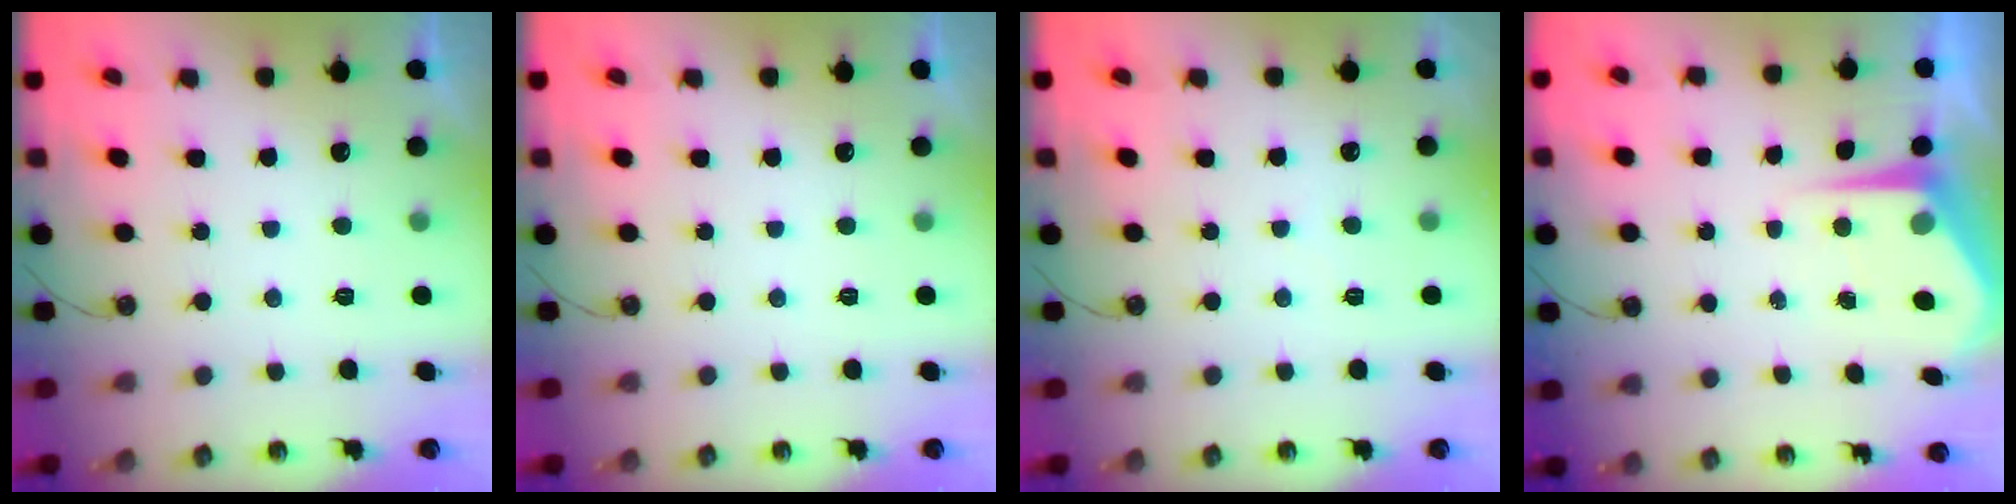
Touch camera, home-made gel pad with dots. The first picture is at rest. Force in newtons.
{"total": 0.0}
{"total": 2.1, "press": 2.0, "slide": 0.4}
{"total": 6.6, "press": 6.6, "slide": 0.5}